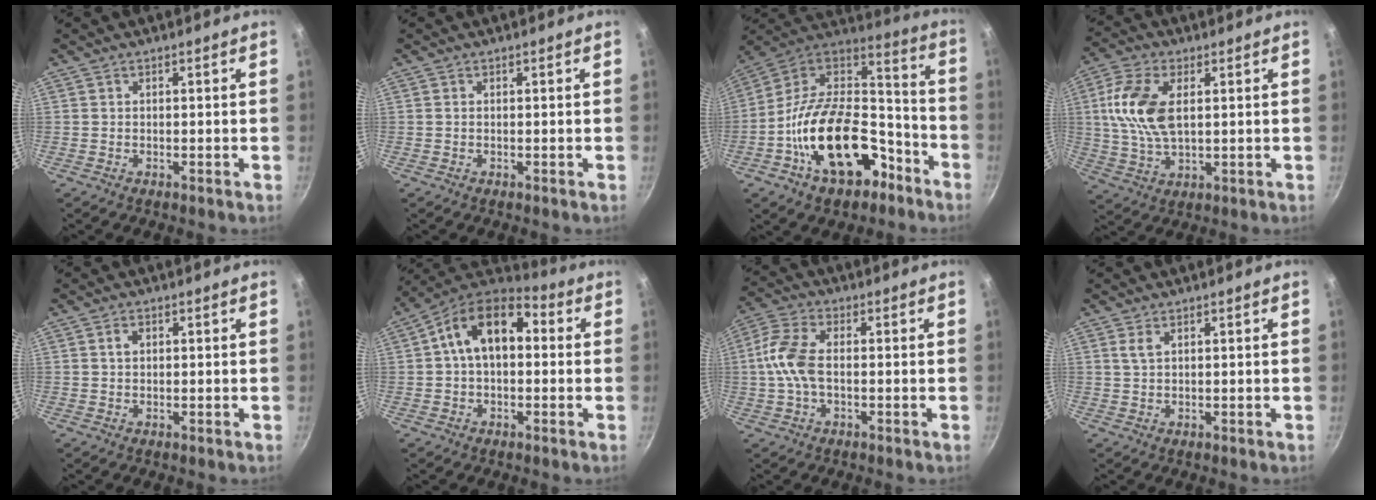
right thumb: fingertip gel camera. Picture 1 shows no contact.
{"total": 0.0}
{"total": 25.6, "force": [-10.4, 15.3, 17.7], "torque": [-0.262, 0.084, -0.164]}
{"total": 11.8, "force": [2.3, 6.4, 9.7], "torque": [-0.192, 0.002, 0.042]}
{"total": 1.6, "force": [0.5, 1.1, 1.0], "torque": [-0.014, 0.005, 0.007]}
{"total": 14.2, "force": [2.0, 9.0, 10.9], "torque": [-0.151, 0.036, 0.011]}
{"total": 8.6, "force": [-0.4, 4.7, 7.2], "torque": [-0.154, 0.021, -0.020]}
{"total": 1.3, "force": [0.6, 0.5, 1.1], "torque": [-0.023, 0.000, 0.014]}